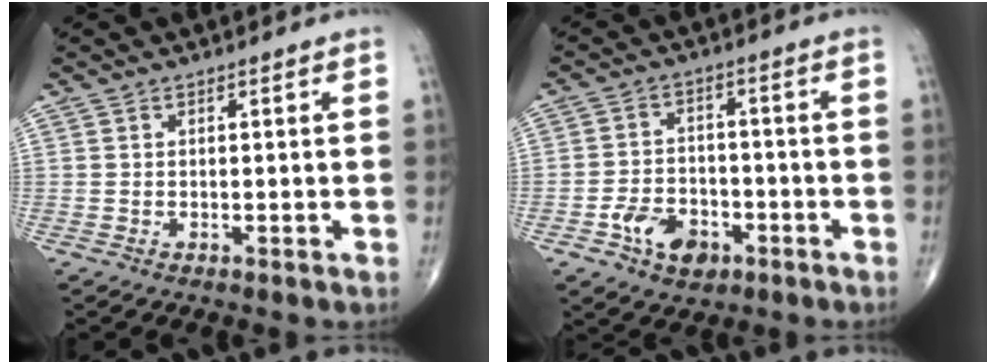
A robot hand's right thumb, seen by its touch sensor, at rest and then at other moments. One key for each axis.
{"total": 8.1, "fx": -3.9, "fy": 5.3, "fz": 4.6, "tx": -0.055, "ty": 0.024, "tz": -0.064}